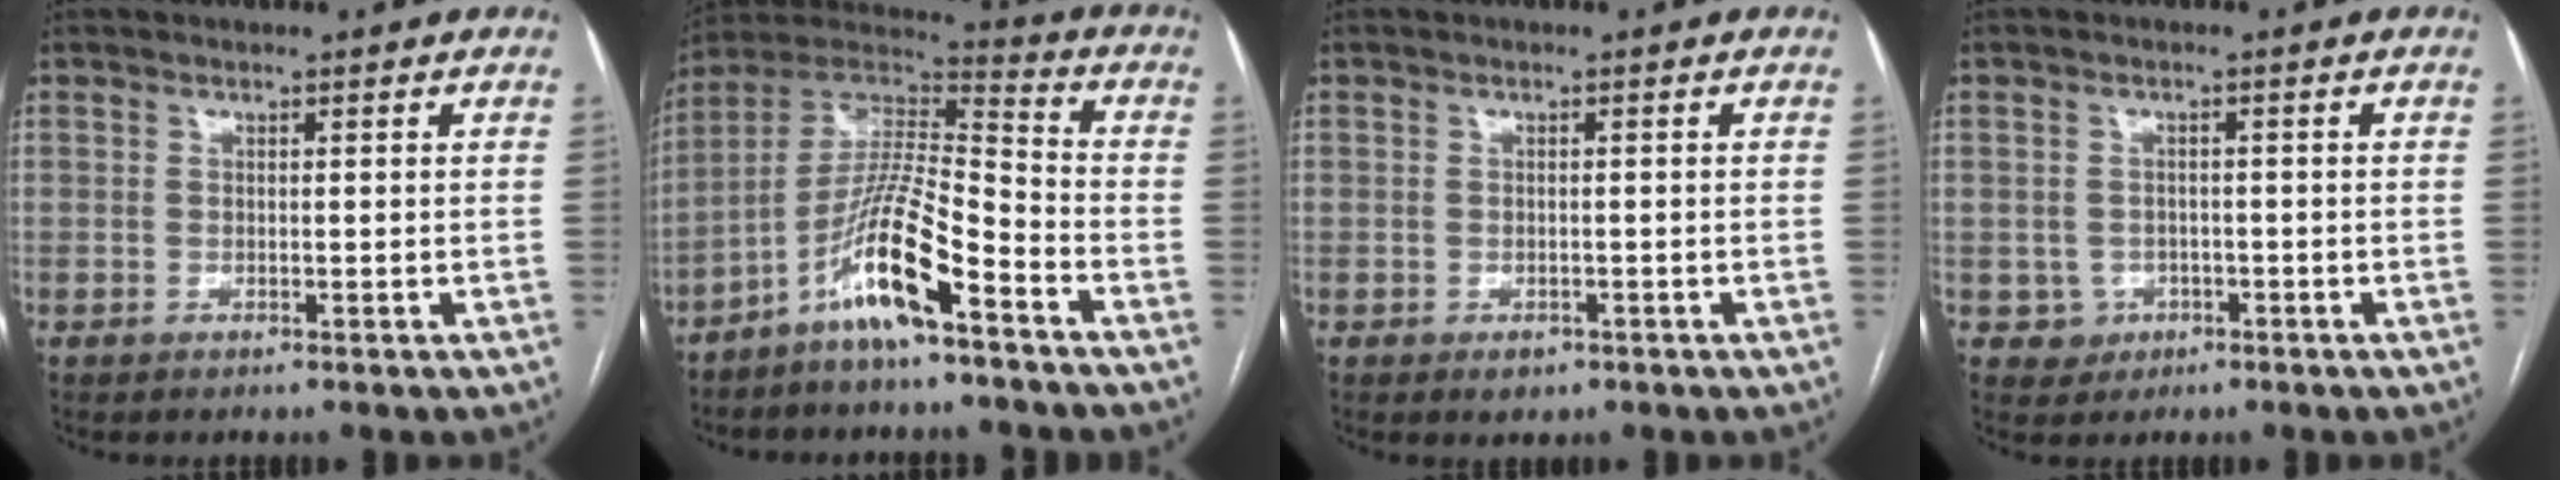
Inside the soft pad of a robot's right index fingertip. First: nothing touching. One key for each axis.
{"total": 12.9, "fx": -7.5, "fy": 1.5, "fz": 10.5, "tx": -0.204, "ty": 0.005, "tz": -0.144}
{"total": 1.8, "fx": -1.0, "fy": 1.2, "fz": 0.8, "tx": -0.009, "ty": 0.002, "tz": -0.007}
{"total": 3.3, "fx": -0.9, "fy": 3.2, "fz": -0.1, "tx": 0.016, "ty": 0.013, "tz": -0.005}